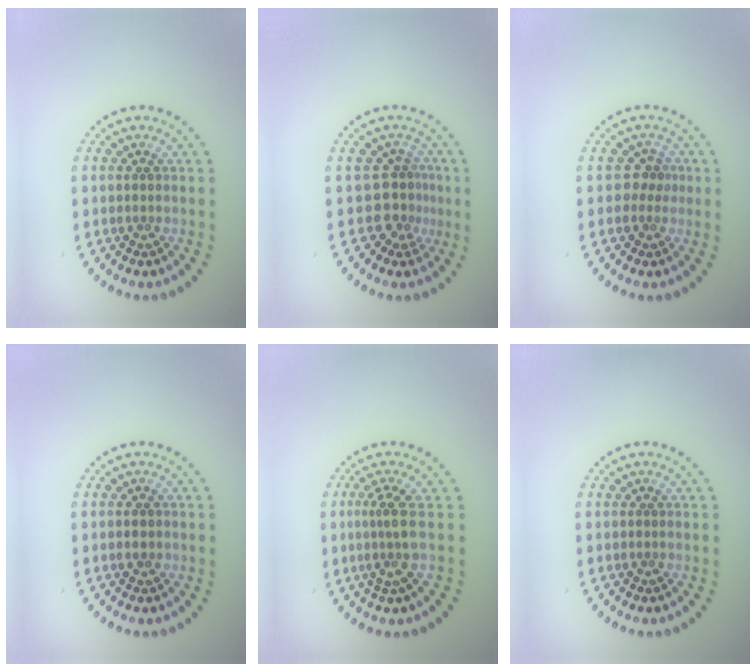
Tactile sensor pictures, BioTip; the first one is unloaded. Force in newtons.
{"total": 2.9, "press": 2.0, "slide": 2.1}
{"total": 1.5, "press": 1.2, "slide": 0.9}
{"total": 1.3, "press": 1.3, "slide": 0.1}
{"total": 2.6, "press": 1.7, "slide": 2.0}
{"total": 0.0}